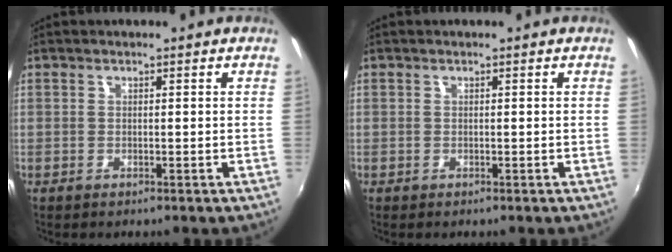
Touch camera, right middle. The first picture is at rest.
{"total": 0.0}